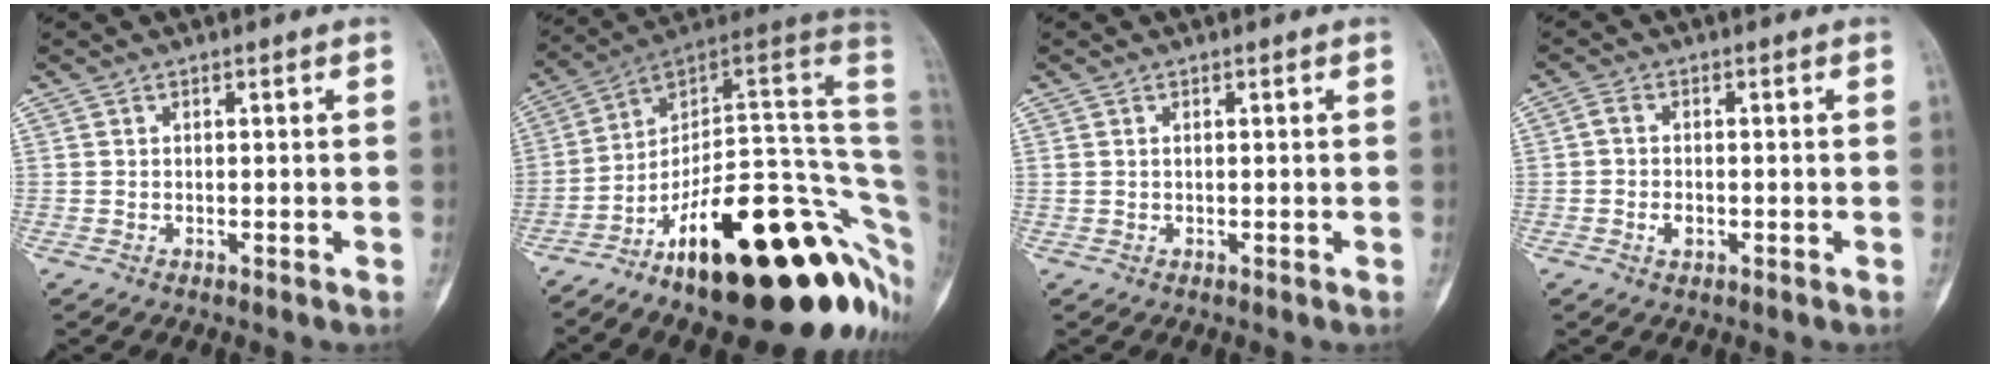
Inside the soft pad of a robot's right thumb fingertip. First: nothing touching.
{"total": 26.6, "force": [-8.3, 10.4, 23.1], "torque": [-0.213, 0.109, -0.120]}
{"total": 0.6, "force": [0.2, 0.3, 0.5], "torque": [-0.015, 0.008, 0.005]}
{"total": 3.0, "force": [-0.8, 1.9, 2.1], "torque": [-0.042, 0.010, -0.016]}